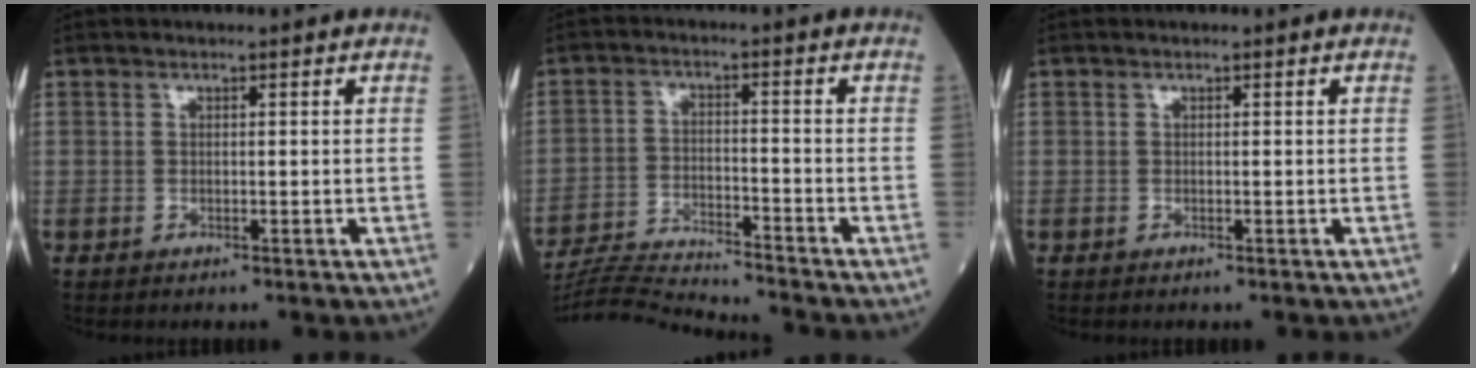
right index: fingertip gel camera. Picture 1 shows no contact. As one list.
[{"total": 10.7, "force": [-10.4, -1.7, 1.8], "torque": [-0.029, -0.004, -0.183]}, {"total": 0.0}]